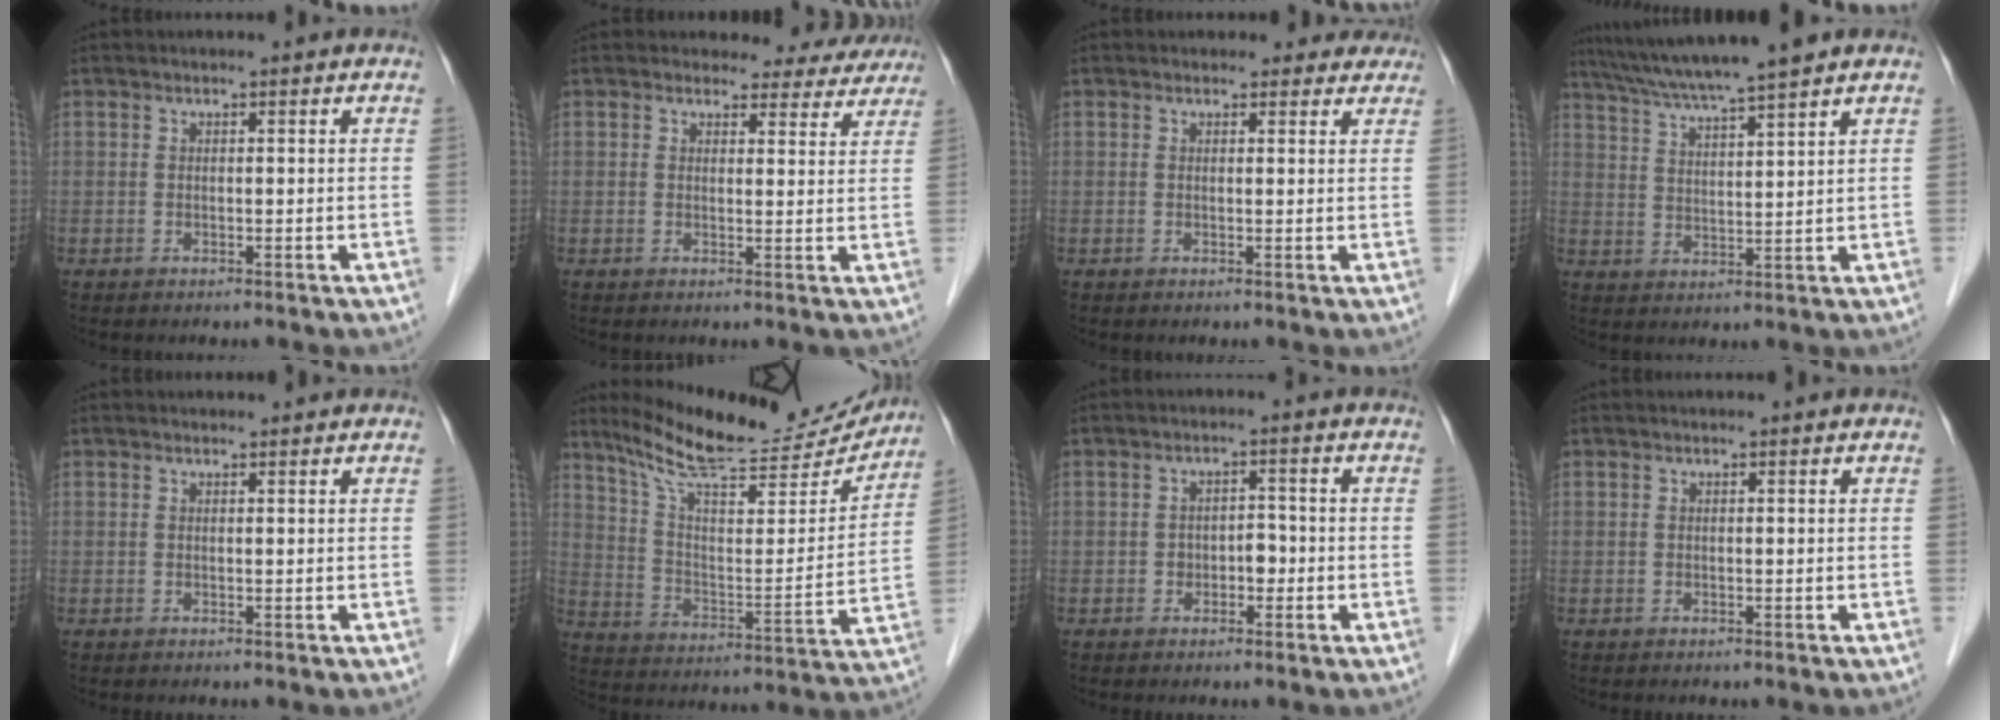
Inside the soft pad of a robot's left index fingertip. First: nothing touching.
{"total": 8.2, "force": [7.4, 3.3, 0.5], "torque": [0.024, -0.002, 0.064]}
{"total": 3.8, "force": [3.2, 2.0, -0.1], "torque": [0.018, -0.004, 0.019]}
{"total": 10.5, "force": [8.9, -1.0, 5.6], "torque": [-0.099, 0.020, 0.147]}
{"total": 0.6, "force": [0.5, 0.1, 0.0], "torque": [-0.006, 0.003, 0.009]}
{"total": 20.3, "force": [18.7, 2.9, 7.3], "torque": [-0.126, -0.026, 0.279]}
{"total": 2.6, "force": [-0.8, 1.7, 1.8], "torque": [-0.024, 0.012, -0.012]}
{"total": 0.0}